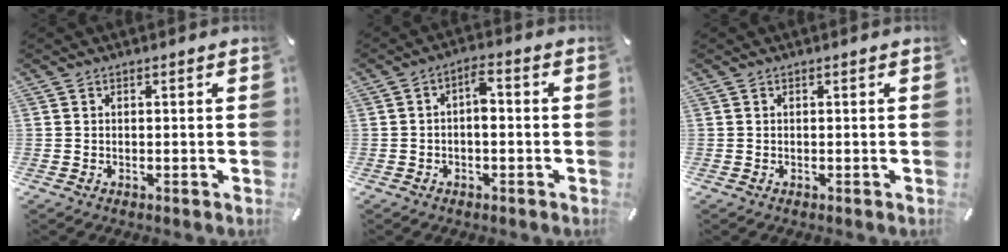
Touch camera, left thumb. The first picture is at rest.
{"total": 4.2, "force": [-0.8, 2.2, 3.5], "torque": [-0.064, 0.016, -0.016]}
{"total": 0.0}